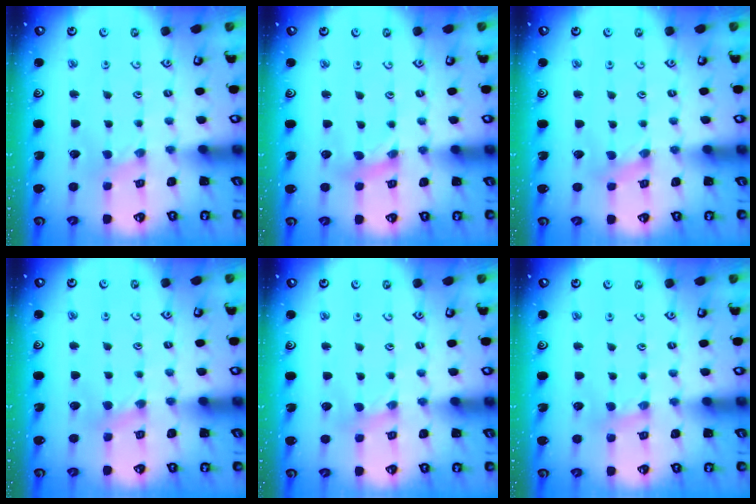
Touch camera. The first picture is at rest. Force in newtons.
{"total": 1.7, "press": 1.7, "slide": 0.2}
{"total": 0.0}
{"total": 3.0, "press": 2.9, "slide": 0.5}
{"total": 0.0}
{"total": 2.3, "press": 2.3, "slide": 0.3}